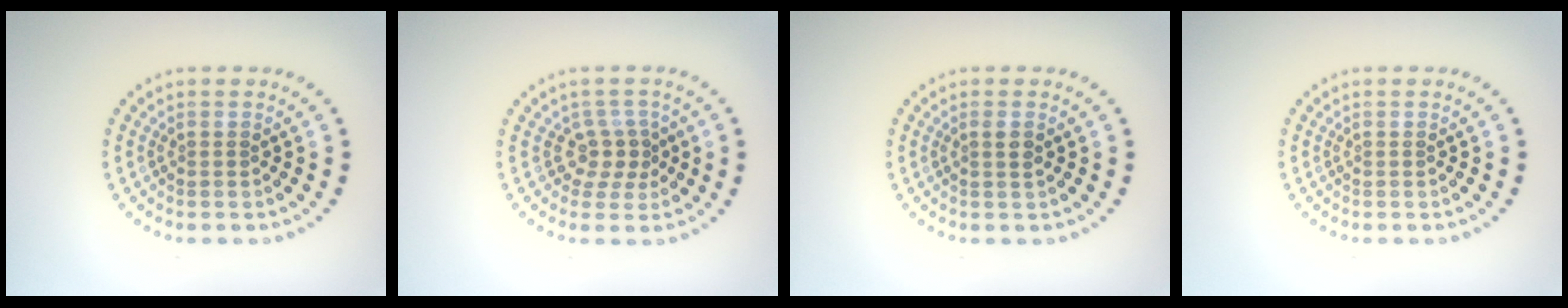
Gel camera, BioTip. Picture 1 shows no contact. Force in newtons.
{"total": 2.4, "press": 1.7, "slide": 1.7}
{"total": 1.0, "press": 0.8, "slide": 0.5}
{"total": 0.0}